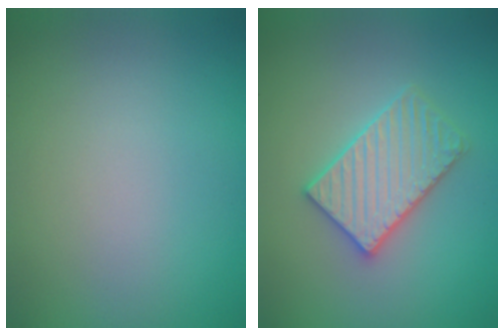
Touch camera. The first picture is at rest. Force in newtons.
{"total": 3.7, "press": 3.7, "slide": 0.6}